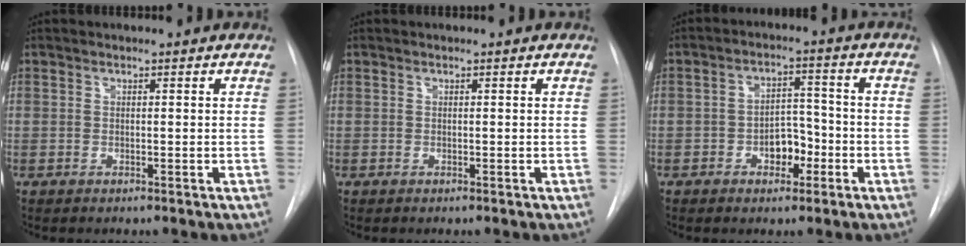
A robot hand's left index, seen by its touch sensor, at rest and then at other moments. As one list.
[{"total": 0.0}, {"total": 5.5, "force": [-2.5, 3.2, 3.6], "torque": [-0.051, 0.012, -0.041]}]